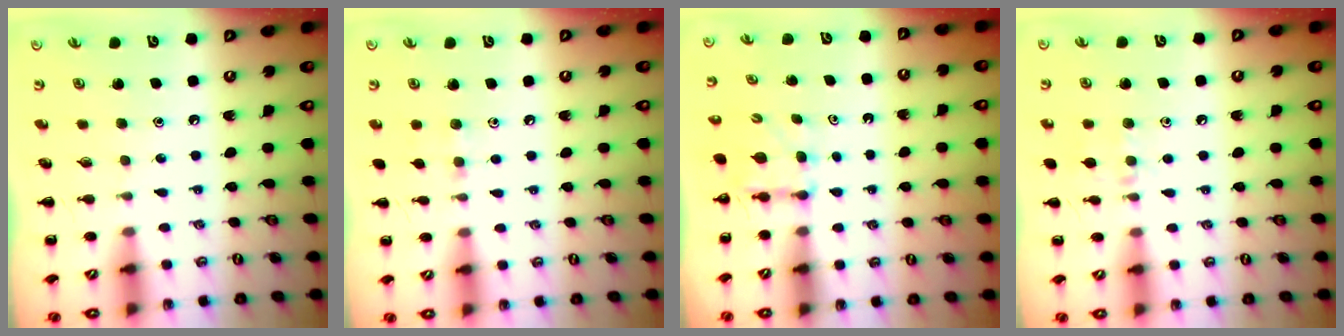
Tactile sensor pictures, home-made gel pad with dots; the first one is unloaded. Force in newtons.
{"total": 5.7, "press": 5.5, "slide": 1.7}
{"total": 3.5, "press": 3.3, "slide": 1.1}
{"total": 7.8, "press": 7.5, "slide": 2.2}